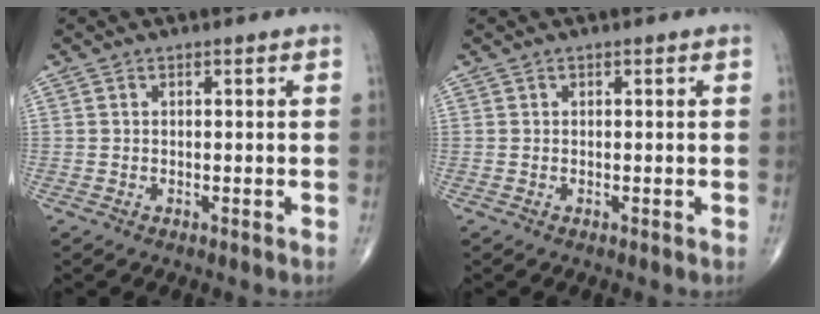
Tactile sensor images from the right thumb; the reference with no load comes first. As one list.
[{"total": 0.0}]